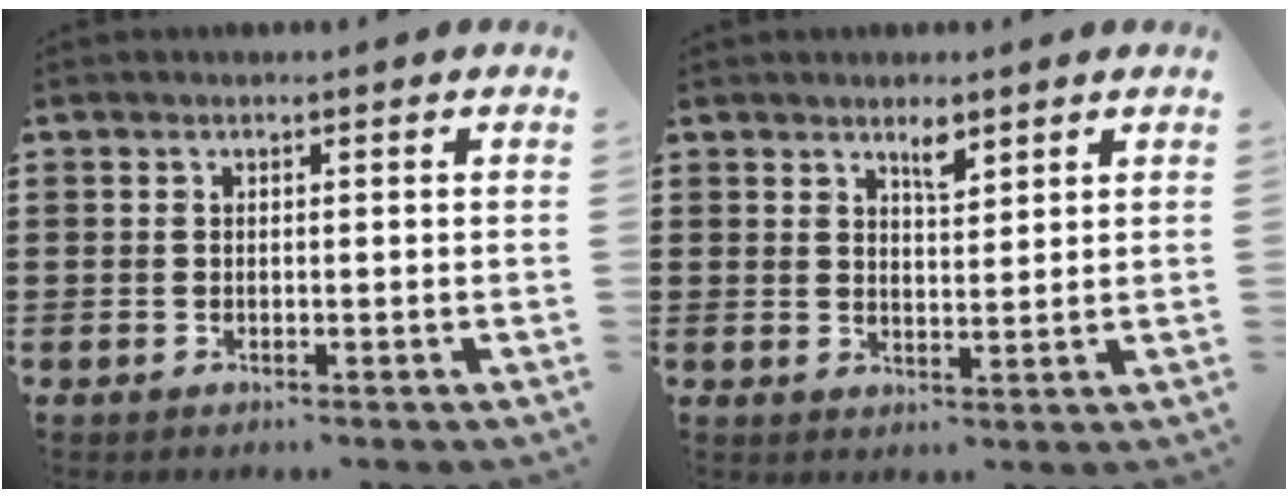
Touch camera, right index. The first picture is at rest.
{"total": 2.9, "force": [2.3, 0.9, 1.6], "torque": [-0.019, -0.003, 0.037]}